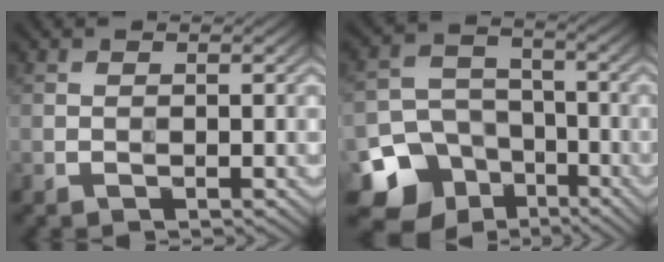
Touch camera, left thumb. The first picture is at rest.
{"total": 11.3, "force": [-6.1, 8.7, 3.7], "torque": [-0.104, -0.028, -0.112]}